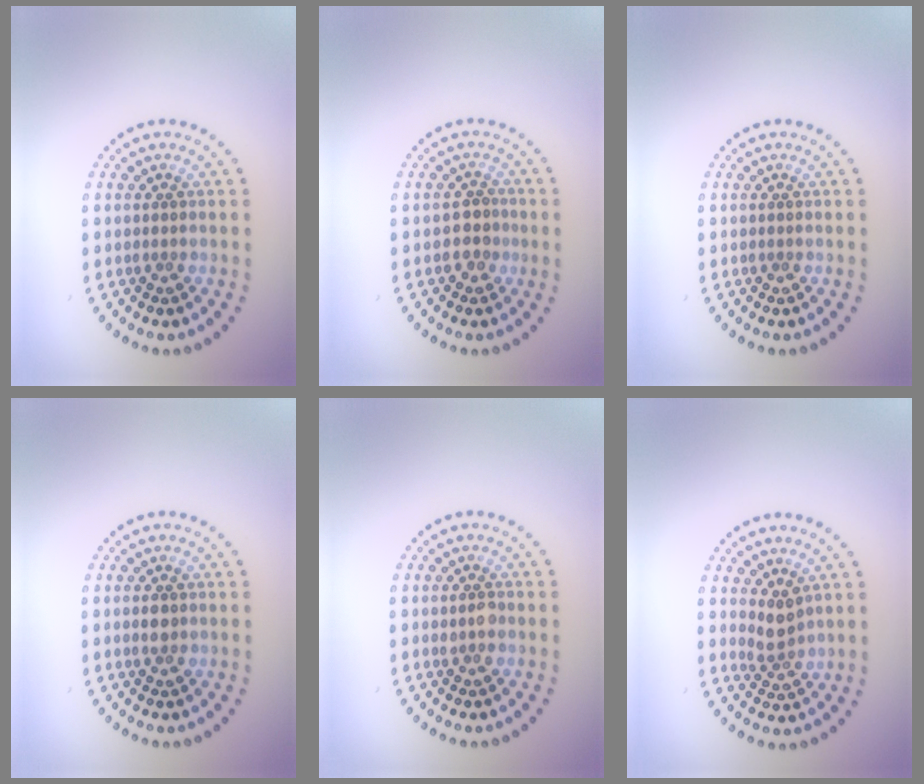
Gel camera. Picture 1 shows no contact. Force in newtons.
{"total": 1.9, "press": 1.7, "slide": 0.8}
{"total": 0.0}
{"total": 1.1, "press": 1.1, "slide": 0.1}
{"total": 1.2, "press": 1.2, "slide": 0.1}
{"total": 2.1, "press": 1.6, "slide": 1.4}